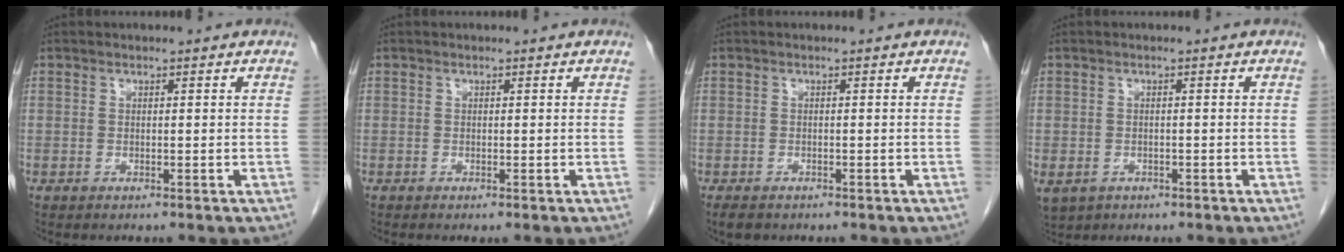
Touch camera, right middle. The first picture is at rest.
{"total": 0.0}
{"total": 2.4, "force": [-1.8, 1.2, 1.0], "torque": [-0.020, -0.003, -0.024]}
{"total": 7.8, "force": [-3.6, 6.3, 3.0], "torque": [-0.090, -0.003, -0.046]}